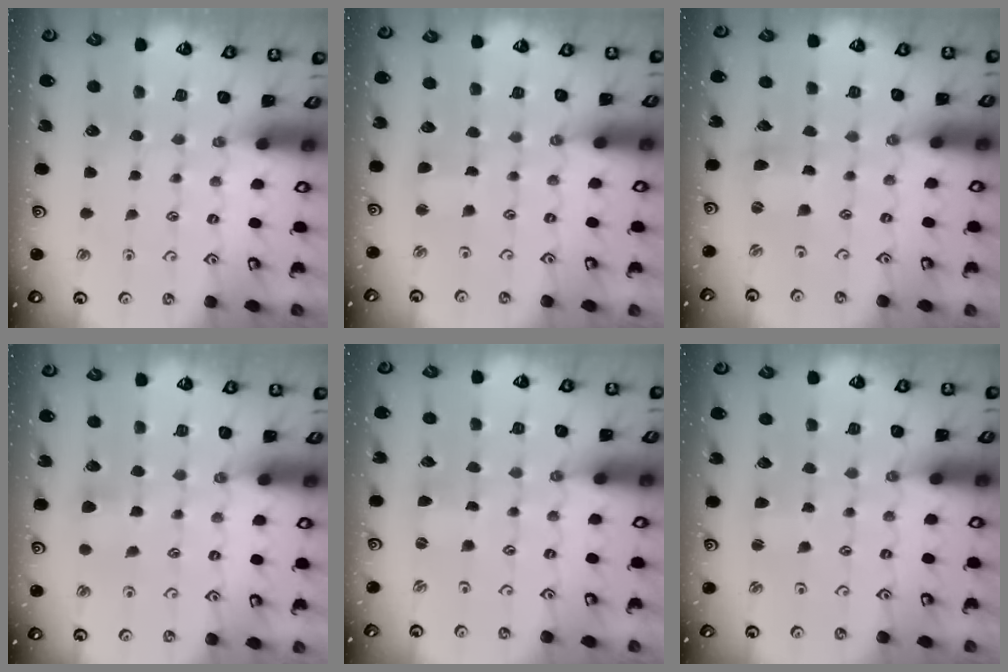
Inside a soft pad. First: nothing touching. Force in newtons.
{"total": 1.9, "press": 1.9, "slide": 0.3}
{"total": 1.7, "press": 1.7, "slide": 0.3}
{"total": 4.8, "press": 4.7, "slide": 0.7}
{"total": 0.0}
{"total": 1.2, "press": 1.1, "slide": 0.1}